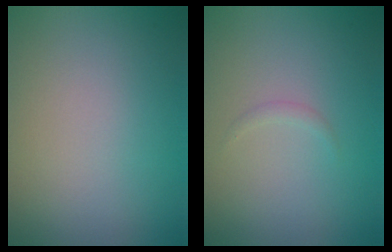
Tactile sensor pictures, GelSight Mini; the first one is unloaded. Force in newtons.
{"total": 0.5, "press": 0.5, "slide": 0.0}